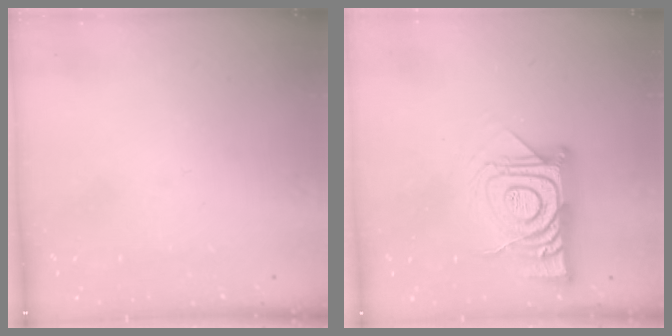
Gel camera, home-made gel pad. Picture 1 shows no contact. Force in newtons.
{"total": 16.1, "press": 16.1, "slide": 1.3}